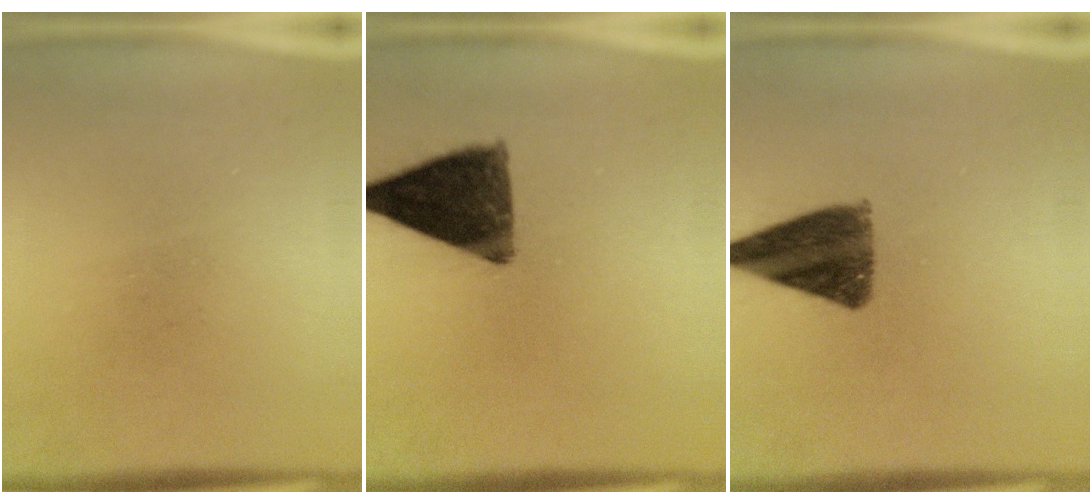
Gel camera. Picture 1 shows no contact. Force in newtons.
{"total": 11.7}
{"total": 10.3}